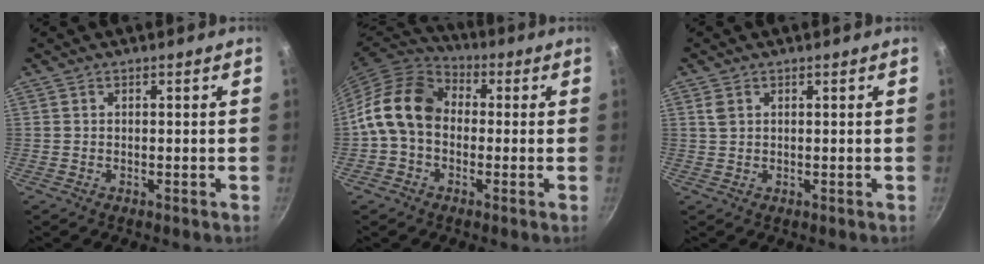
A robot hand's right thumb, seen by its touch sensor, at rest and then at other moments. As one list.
[{"total": 13.0, "force": [-0.2, 10.0, 8.4], "torque": [-0.129, 0.032, -0.026]}, {"total": 1.4, "force": [0.7, 1.0, 0.7], "torque": [-0.018, 0.001, 0.015]}]